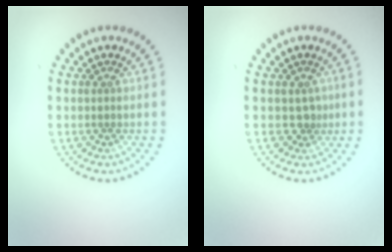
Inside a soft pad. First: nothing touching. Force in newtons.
{"total": 1.3, "press": 1.0, "slide": 0.8}